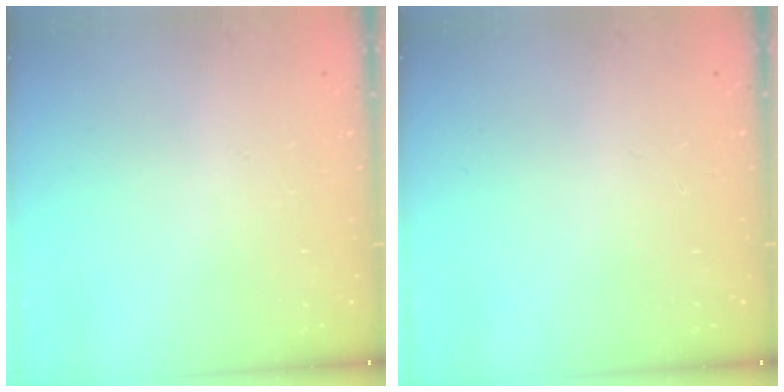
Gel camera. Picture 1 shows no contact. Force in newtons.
{"total": 0.0}